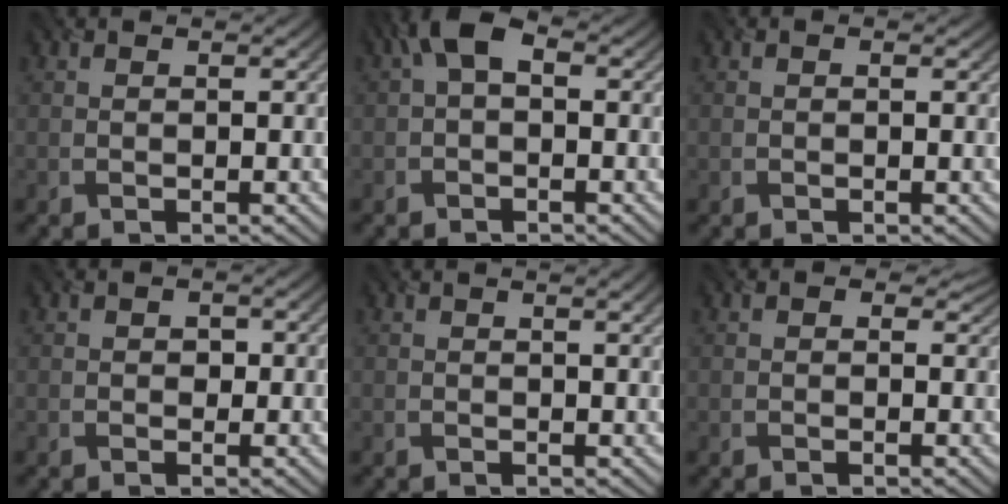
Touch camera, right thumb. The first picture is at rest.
{"total": 3.7, "force": [0.3, 2.1, 3.0], "torque": [-0.060, 0.013, -0.002]}
{"total": 0.0}
{"total": 0.8, "force": [-0.1, 0.7, 0.3], "torque": [-0.003, -0.007, -0.003]}
{"total": 1.9, "force": [1.0, 0.2, 1.6], "torque": [-0.018, 0.001, 0.016]}
{"total": 1.3, "force": [0.5, 1.0, 0.6], "torque": [-0.007, -0.008, 0.007]}